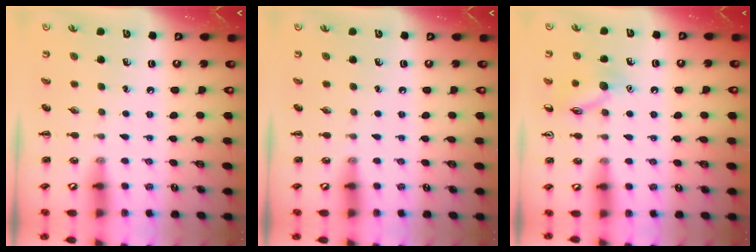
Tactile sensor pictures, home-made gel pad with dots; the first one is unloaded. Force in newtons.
{"total": 0.0}
{"total": 10.4, "press": 10.4, "slide": 0.4}